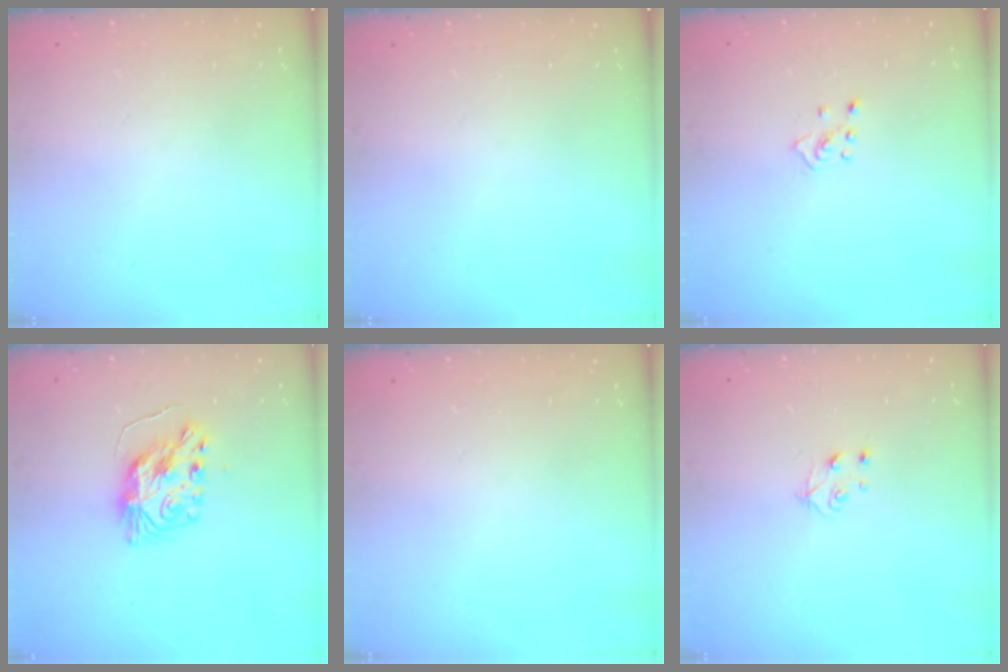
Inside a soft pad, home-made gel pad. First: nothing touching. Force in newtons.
{"total": 0.0}
{"total": 2.4, "press": 2.4, "slide": 0.5}
{"total": 9.4, "press": 9.4, "slide": 0.9}
{"total": 0.0}
{"total": 4.0, "press": 3.9, "slide": 0.4}